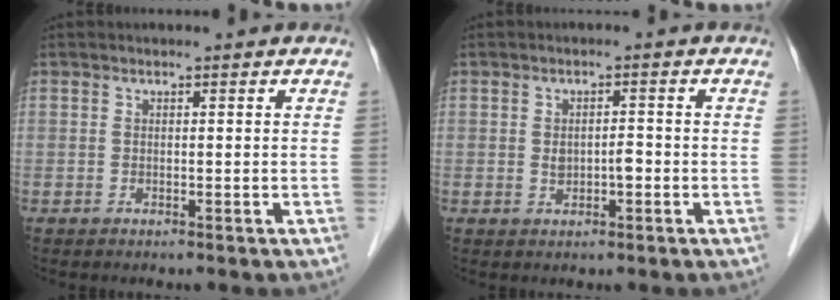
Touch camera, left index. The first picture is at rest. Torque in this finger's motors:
{"motor_torque": [0.11, 0.24, -0.01, 0.01]}